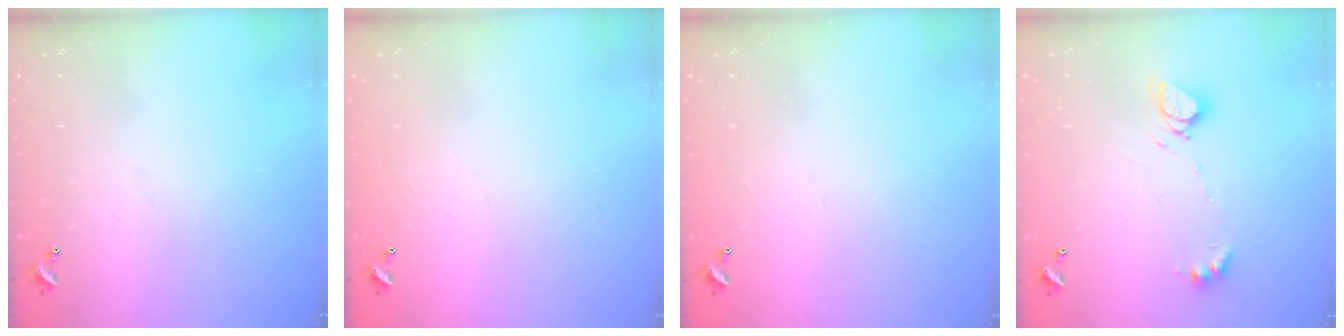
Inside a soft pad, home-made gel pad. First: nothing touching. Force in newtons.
{"total": 3.0, "press": 3.0, "slide": 0.1}
{"total": 2.9, "press": 2.9, "slide": 0.1}
{"total": 8.6, "press": 8.6, "slide": 1.0}